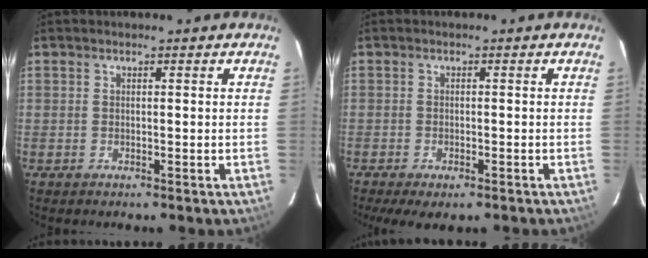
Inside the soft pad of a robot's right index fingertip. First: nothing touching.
{"total": 6.1, "force": [-4.3, 2.2, 3.7], "torque": [-0.089, -0.024, -0.067]}